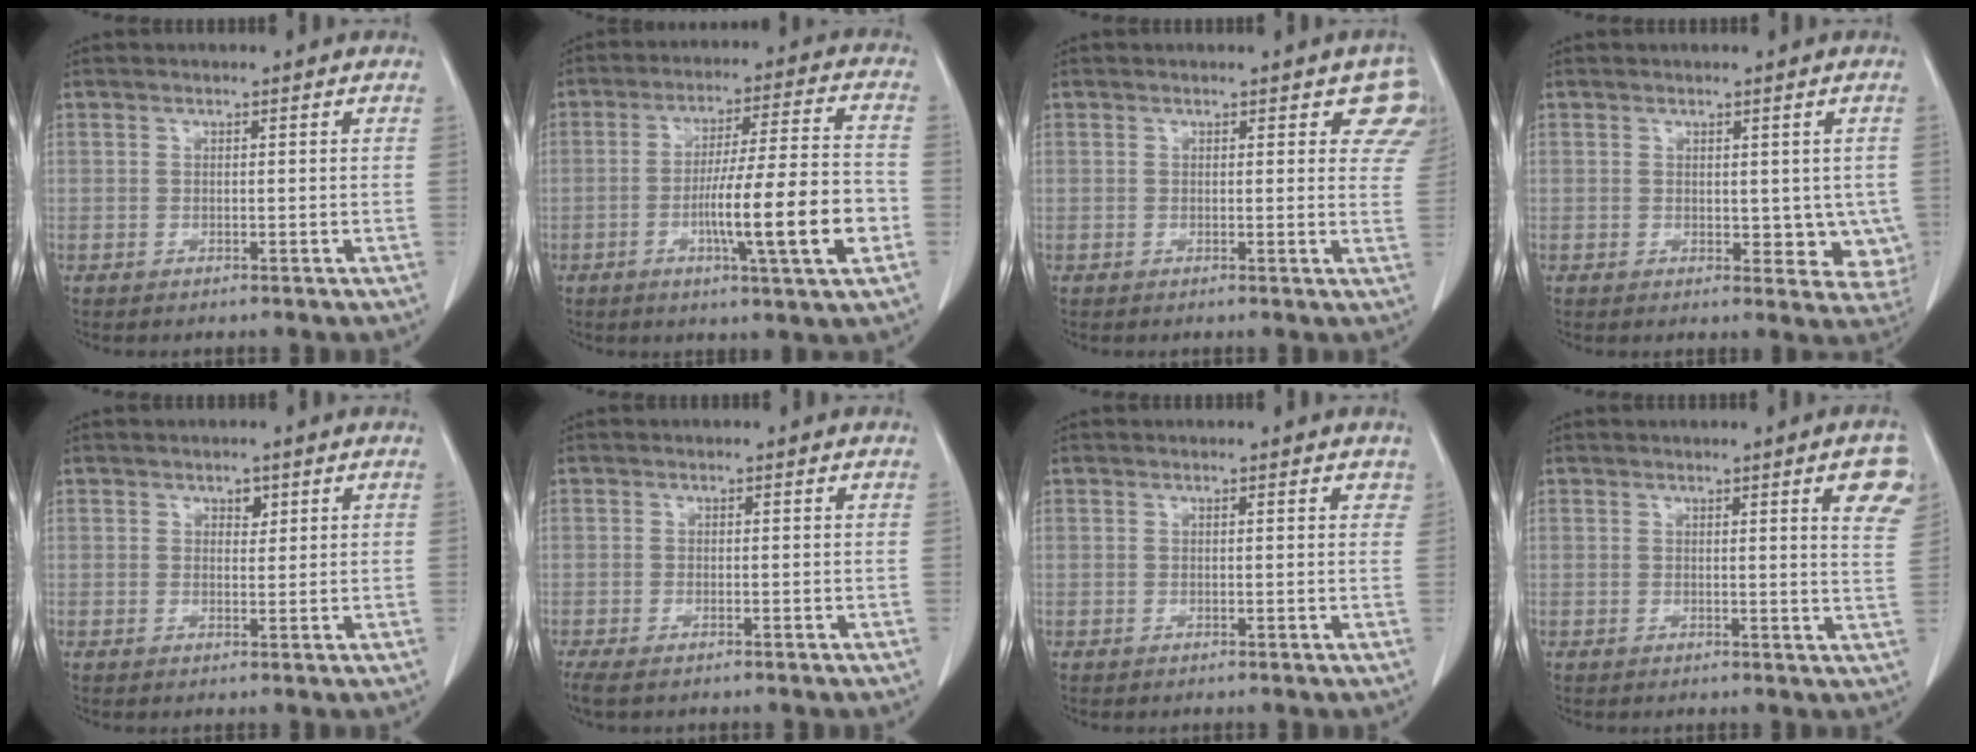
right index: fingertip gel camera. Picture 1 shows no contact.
{"total": 14.4, "force": [-4.0, 0.2, 13.8], "torque": [-0.222, 0.001, -0.062]}
{"total": 5.8, "force": [3.9, 2.4, 3.5], "torque": [-0.019, -0.010, 0.022]}
{"total": 5.9, "force": [0.5, 3.7, 4.5], "torque": [-0.020, -0.008, 0.013]}
{"total": 1.5, "force": [0.8, 0.9, 0.8], "torque": [-0.007, -0.003, 0.012]}
{"total": 3.8, "force": [-2.8, 1.1, 2.3], "torque": [-0.041, -0.011, -0.044]}
{"total": 1.3, "force": [0.9, 0.5, 0.9], "torque": [-0.004, 0.004, 0.006]}
{"total": 5.9, "force": [2.8, 0.3, 5.1], "torque": [-0.054, -0.011, 0.022]}